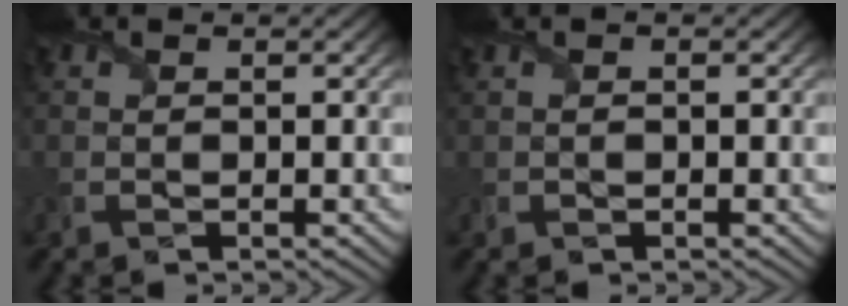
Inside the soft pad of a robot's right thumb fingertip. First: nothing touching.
{"total": 0.0}